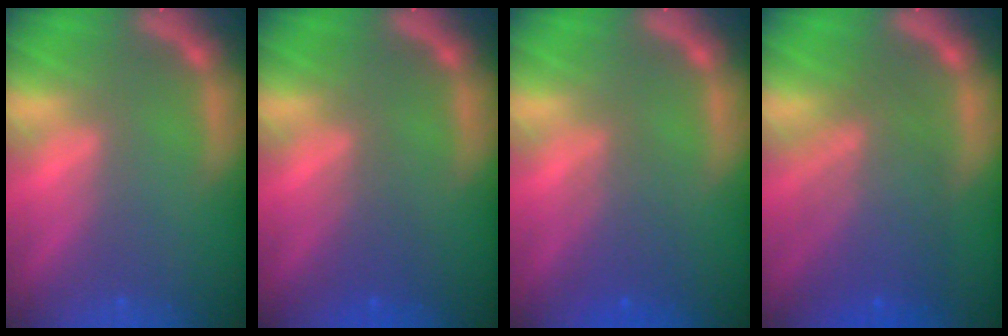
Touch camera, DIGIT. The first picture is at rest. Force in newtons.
{"total": 2.0}
{"total": 3.0}
{"total": 7.1}